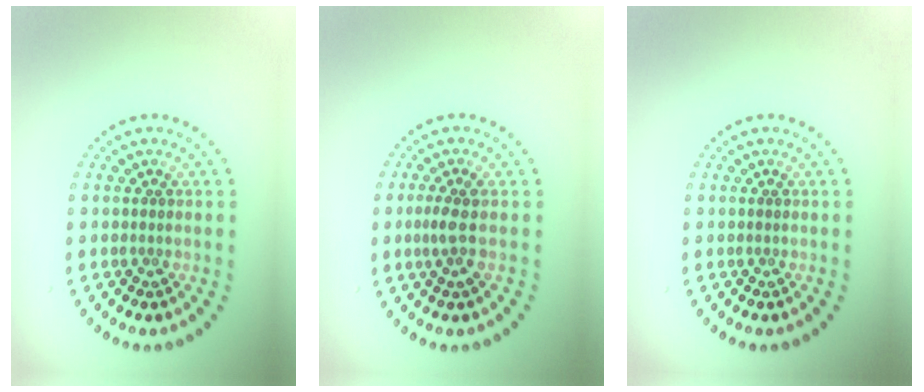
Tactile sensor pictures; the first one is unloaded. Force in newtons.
{"total": 1.9, "press": 1.4, "slide": 1.3}
{"total": 0.0}